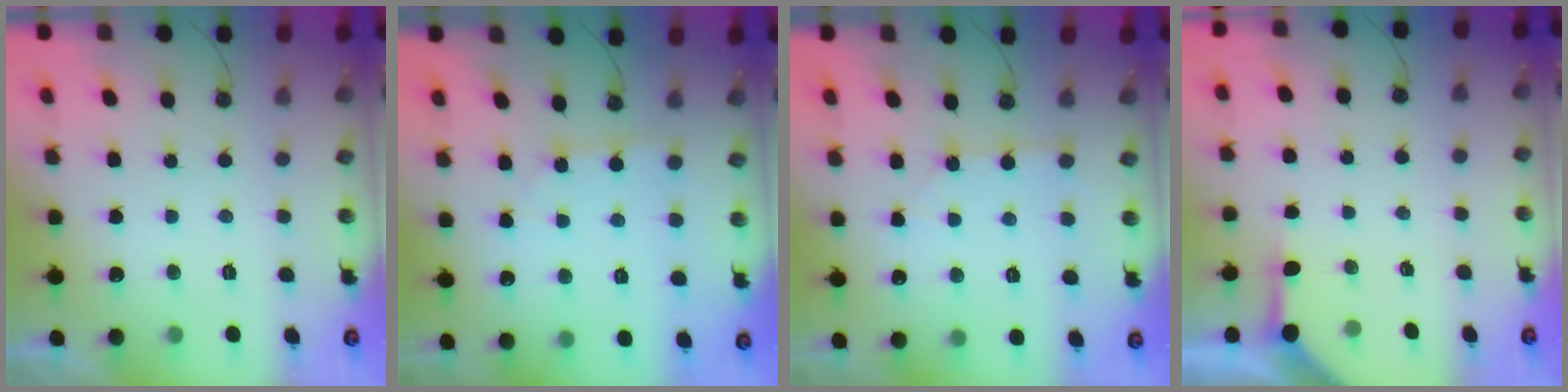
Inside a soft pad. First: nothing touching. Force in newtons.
{"total": 2.2, "press": 2.2, "slide": 0.2}
{"total": 2.6, "press": 2.6, "slide": 0.3}
{"total": 3.8, "press": 3.7, "slide": 0.4}